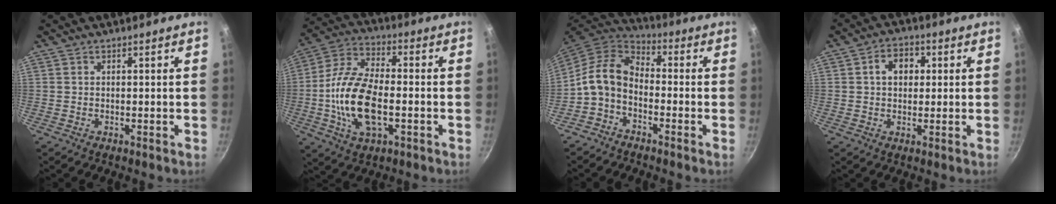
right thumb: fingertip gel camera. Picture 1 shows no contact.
{"total": 16.5, "force": [-2.9, 8.3, 14.0], "torque": [-0.264, 0.026, -0.067]}
{"total": 9.7, "force": [-2.5, 6.5, 6.7], "torque": [-0.126, 0.048, -0.062]}
{"total": 5.9, "force": [1.3, 4.5, 3.6], "torque": [-0.032, 0.010, 0.012]}